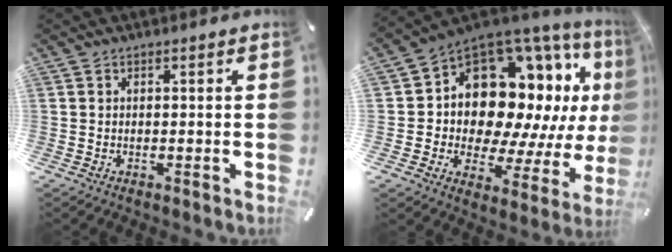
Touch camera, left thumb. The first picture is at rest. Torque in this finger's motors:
{"motor_torque": [2.29, 2.27, 1.44, 0.01, 0.28]}